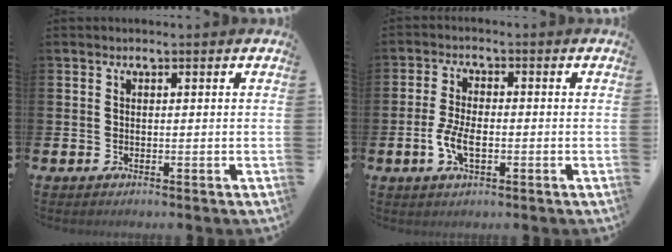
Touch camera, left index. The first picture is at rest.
{"total": 4.5, "force": [-1.1, 2.2, 3.8], "torque": [-0.076, 0.000, -0.023]}